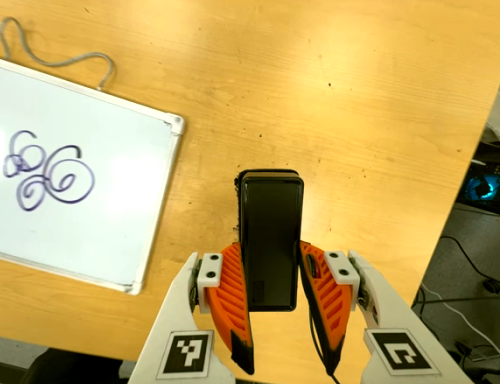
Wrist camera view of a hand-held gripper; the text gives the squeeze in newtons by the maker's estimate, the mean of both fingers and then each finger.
{"total": 4.4, "left": 3.0, "right": 5.8}